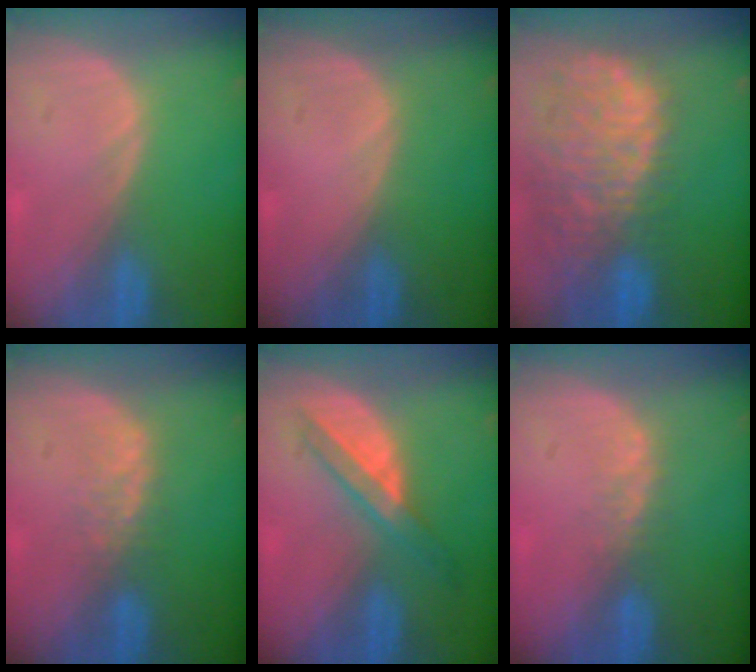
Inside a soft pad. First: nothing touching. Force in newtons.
{"total": 0.0}
{"total": 13.7, "press": 11.2, "slide": 7.9}
{"total": 2.7, "press": 2.7, "slide": 0.6}
{"total": 6.0, "press": 5.5, "slide": 2.5}
{"total": 2.5, "press": 1.9, "slide": 1.5}